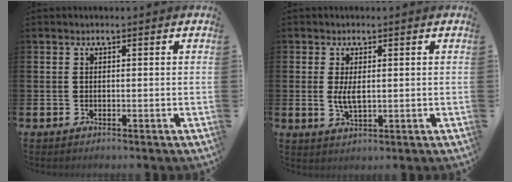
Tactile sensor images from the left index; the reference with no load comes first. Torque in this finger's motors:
{"motor_torque": [0.81, 0.09, 0.17, 0.14]}